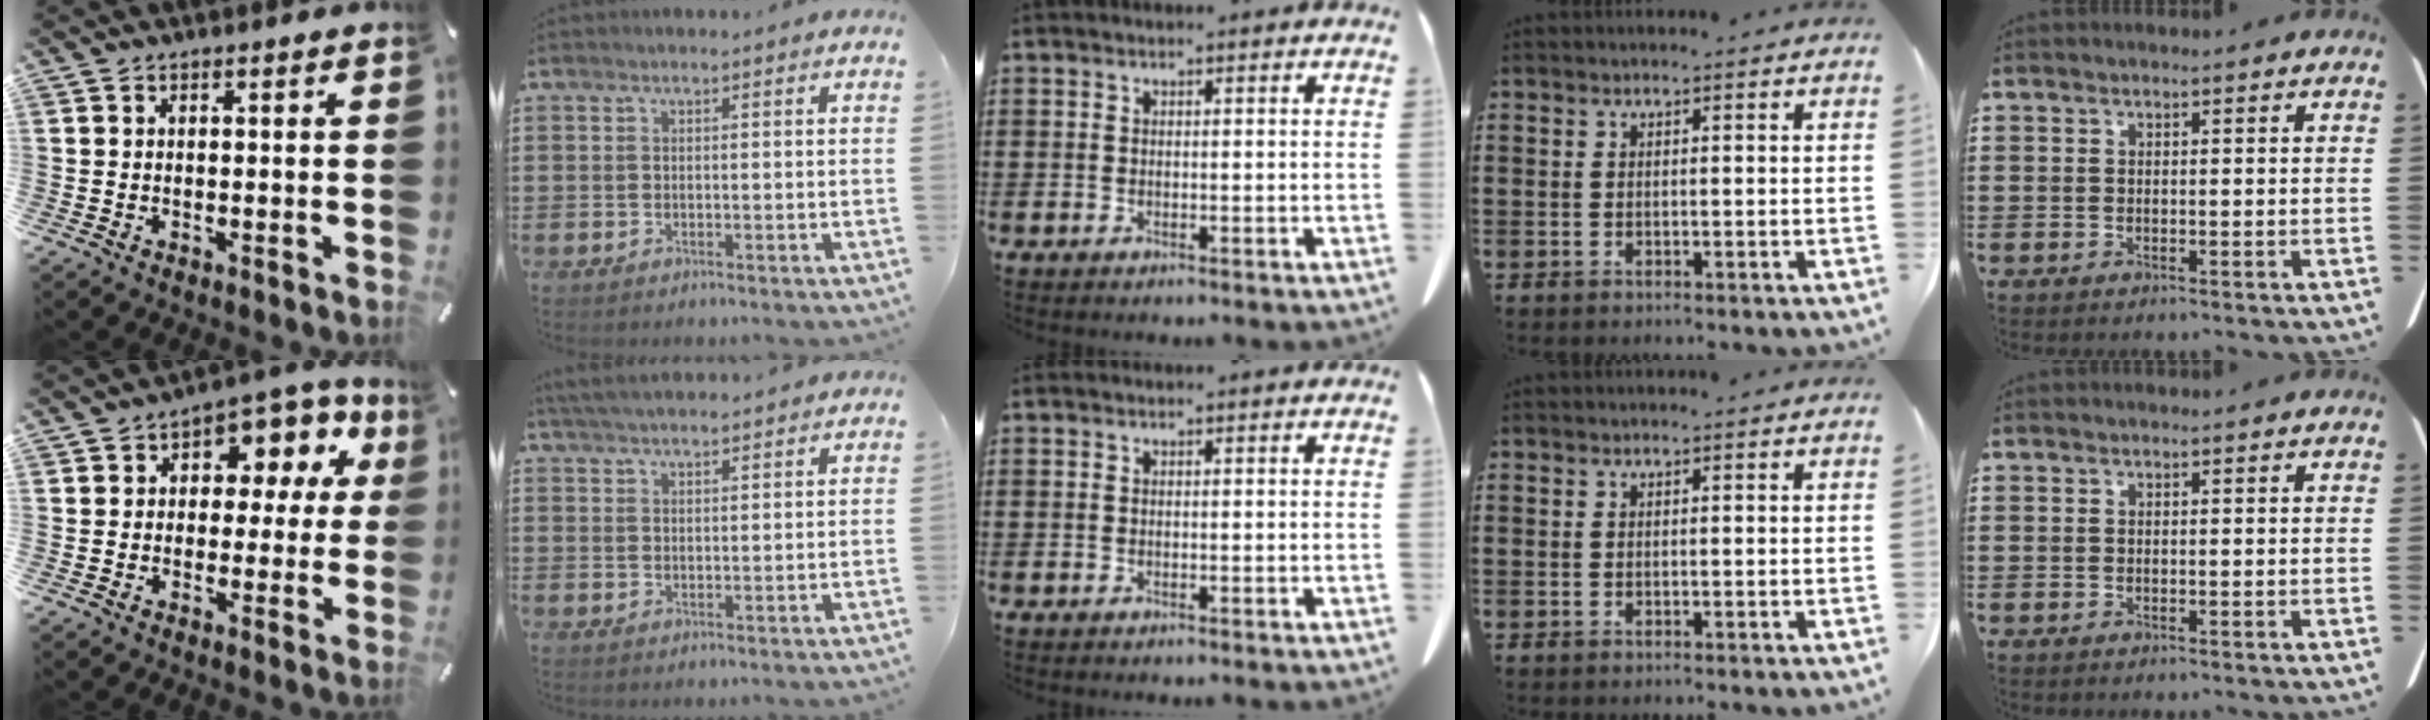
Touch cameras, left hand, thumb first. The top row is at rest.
{"thumb": {"total": 8.8, "force": [2.7, 6.2, 5.7], "torque": [-0.072, -0.015, 0.044]}, "index": {"total": 3.5, "force": [3.4, 0.0, 0.7], "torque": [-0.024, -0.006, 0.064]}}